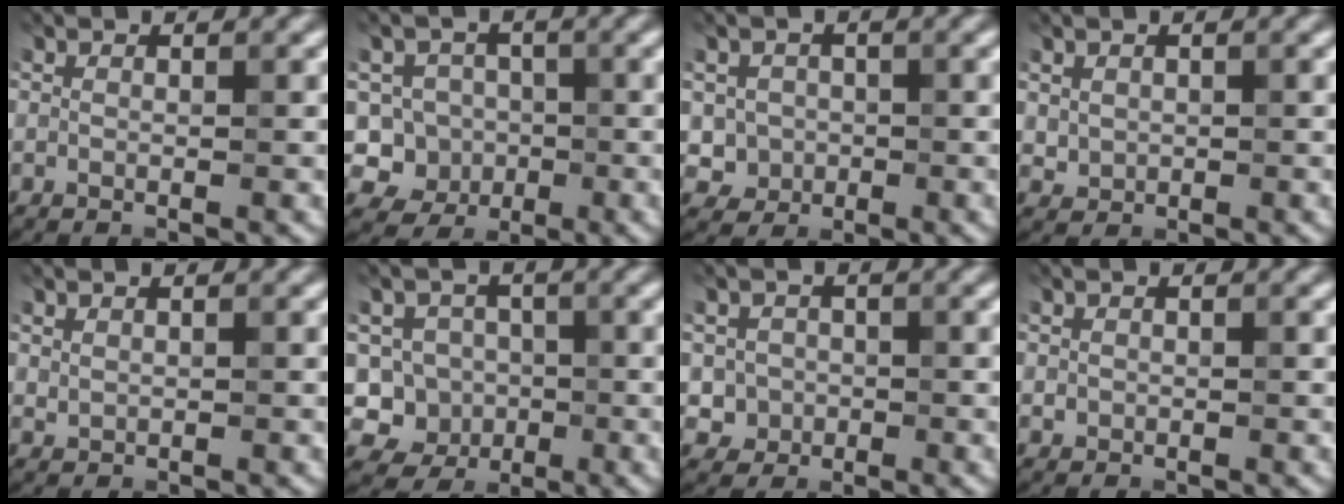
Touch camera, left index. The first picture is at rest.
{"total": 4.6, "force": [-1.1, 4.3, 1.1], "torque": [0.006, 0.010, -0.038]}
{"total": 2.5, "force": [-0.2, 2.5, 0.5], "torque": [0.004, -0.004, -0.008]}
{"total": 1.2, "force": [0.3, 1.1, 0.4], "torque": [-0.007, -0.005, 0.011]}
{"total": 0.7, "force": [0.4, 0.4, 0.2], "torque": [-0.004, -0.002, 0.013]}
{"total": 5.4, "force": [-1.4, 5.1, 1.1], "torque": [0.010, 0.004, -0.049]}
{"total": 2.4, "force": [-0.4, 2.4, 0.3], "torque": [0.013, -0.001, -0.010]}
{"total": 0.6, "force": [0.1, 0.6, 0.1], "torque": [0.003, -0.003, 0.002]}